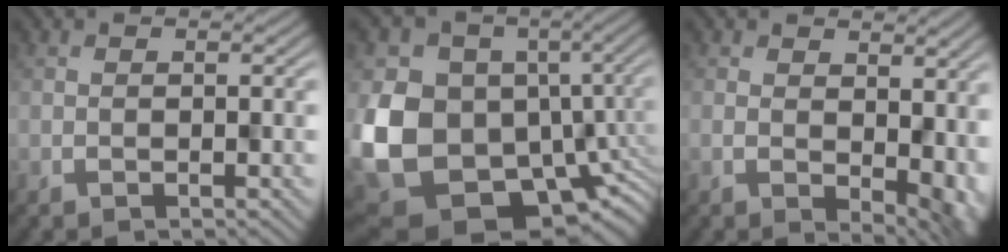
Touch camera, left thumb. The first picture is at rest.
{"total": 19.1, "force": [-5.3, 15.7, 9.5], "torque": [-0.230, -0.057, -0.045]}
{"total": 6.0, "force": [-0.5, 3.3, 5.0], "torque": [-0.063, -0.018, 0.013]}